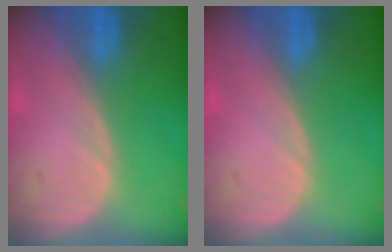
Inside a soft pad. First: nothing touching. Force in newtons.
{"total": 0.0}